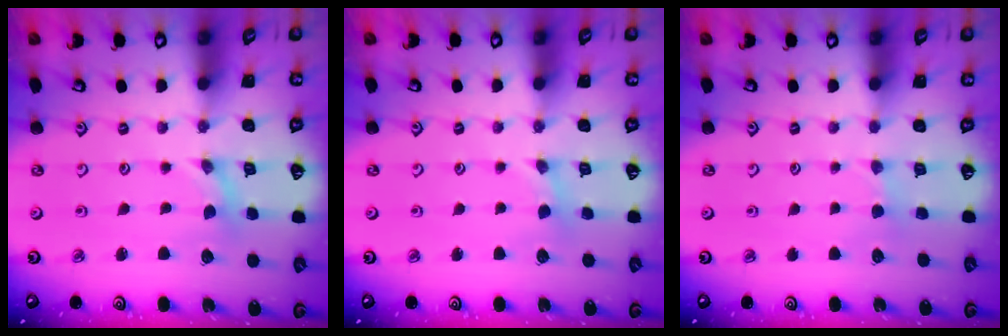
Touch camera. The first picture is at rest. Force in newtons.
{"total": 2.8, "press": 2.8, "slide": 0.5}
{"total": 2.8, "press": 2.7, "slide": 0.4}